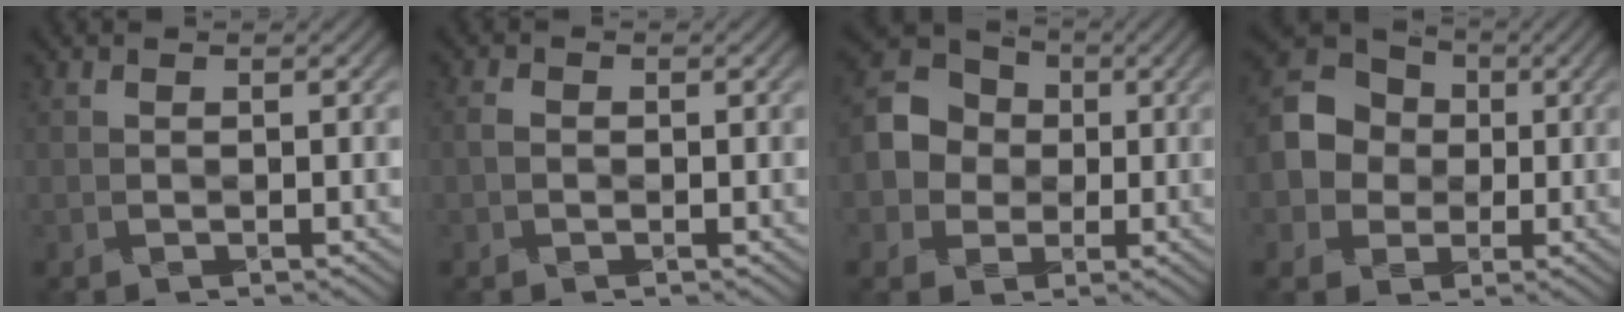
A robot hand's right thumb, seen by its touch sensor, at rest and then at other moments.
{"total": 1.5, "force": [-0.4, 1.2, 0.9], "torque": [-0.022, 0.003, -0.011]}
{"total": 8.0, "force": [-0.5, 7.1, 3.5], "torque": [-0.097, 0.004, -0.021]}
{"total": 9.0, "force": [-0.5, 8.0, 4.0], "torque": [-0.108, 0.006, -0.019]}